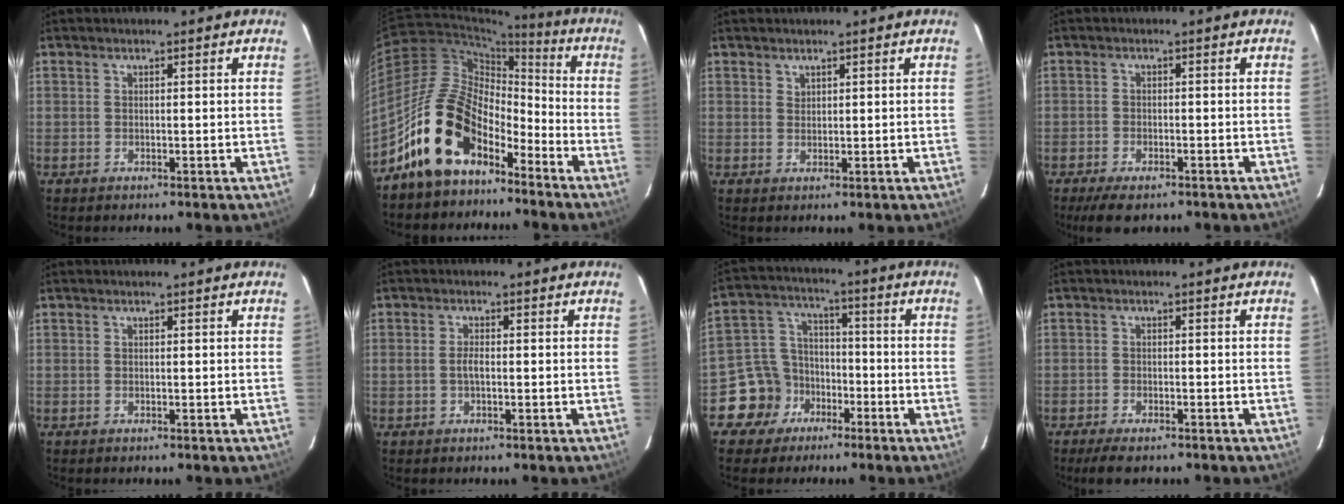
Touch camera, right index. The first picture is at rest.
{"total": 16.0, "force": [-10.4, 8.7, 8.7], "torque": [-0.160, 0.020, -0.185]}
{"total": 1.0, "force": [0.8, 0.5, 0.1], "torque": [0.000, 0.003, 0.016]}
{"total": 6.3, "force": [-4.7, 2.2, 3.4], "torque": [-0.083, -0.018, -0.078]}
{"total": 0.0}
{"total": 1.9, "force": [-0.4, 0.8, 1.7], "torque": [-0.035, 0.002, -0.008]}
{"total": 9.5, "force": [-5.3, 7.8, 1.2], "torque": [-0.046, 0.038, -0.089]}
{"total": 5.0, "force": [-3.9, 1.5, 2.7], "torque": [-0.065, -0.016, -0.065]}